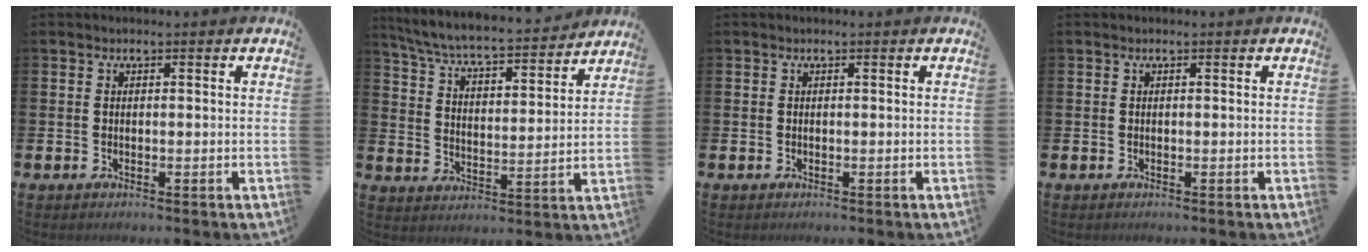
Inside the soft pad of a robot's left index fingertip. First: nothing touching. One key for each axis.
{"total": 6.7, "fx": 6.3, "fy": 0.7, "fz": 2.1, "tx": -0.073, "ty": -0.050, "tz": 0.105}
{"total": 0.0}
{"total": 0.0}